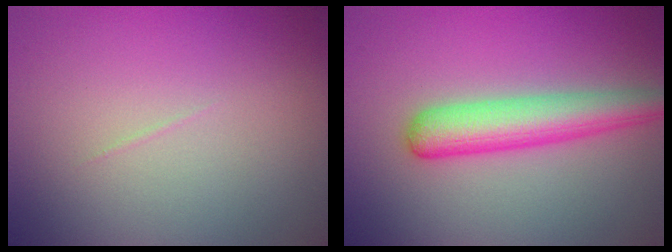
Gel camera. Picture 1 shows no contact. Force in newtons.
{"total": 4.6, "press": 4.6, "slide": 0.2}